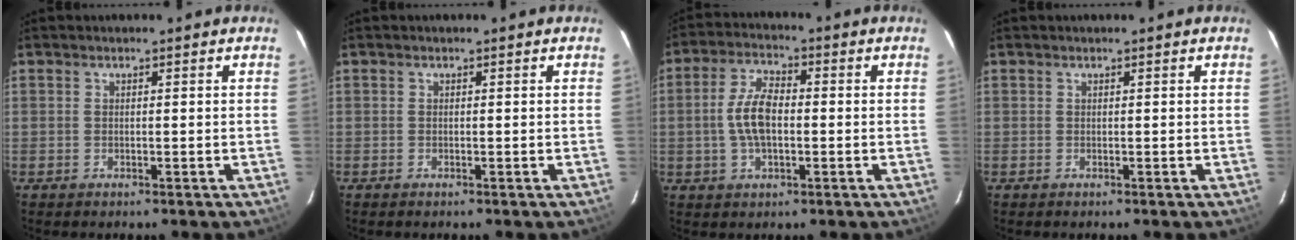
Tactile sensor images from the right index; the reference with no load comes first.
{"total": 0.0}
{"total": 7.7, "force": [-0.8, 3.8, 6.7], "torque": [-0.134, 0.011, -0.012]}
{"total": 0.0}